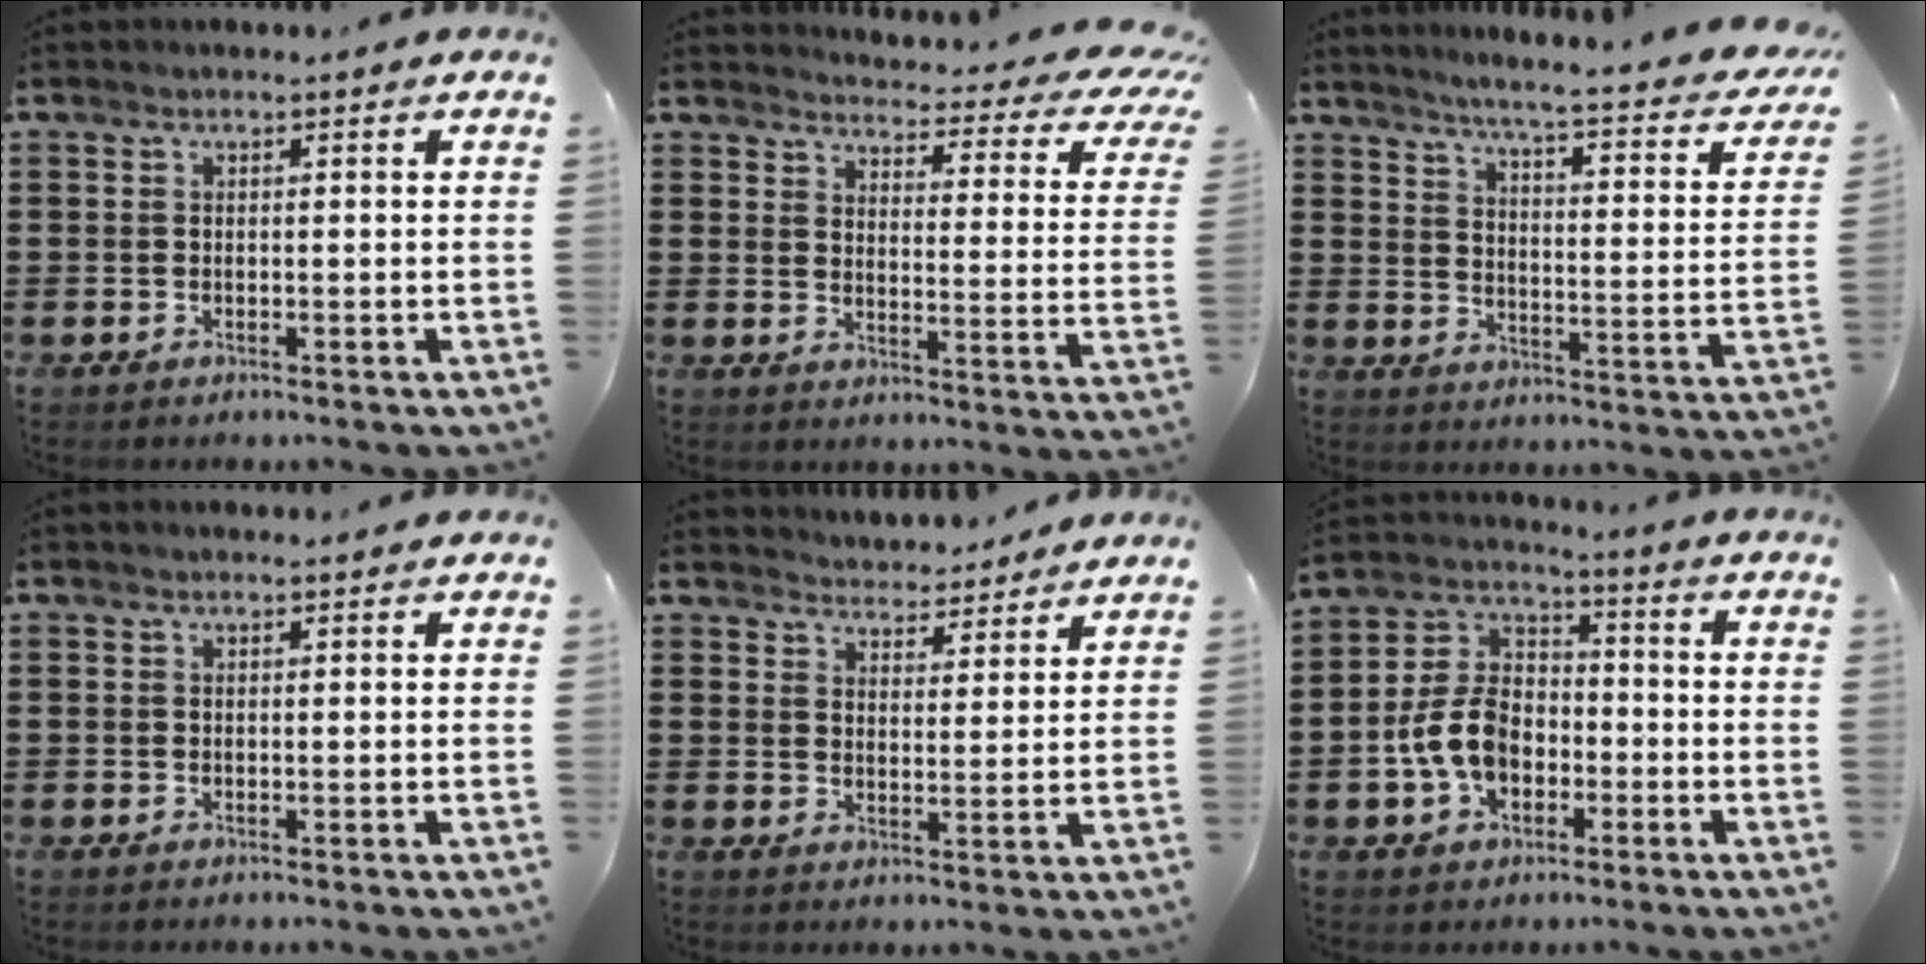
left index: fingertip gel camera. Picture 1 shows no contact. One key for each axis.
{"total": 3.7, "fx": 3.3, "fy": 0.5, "fz": 1.8, "tx": -0.038, "ty": -0.034, "tz": 0.046}
{"total": 4.7, "fx": 3.9, "fy": -0.7, "fz": 2.6, "tx": -0.062, "ty": -0.043, "tz": 0.053}
{"total": 0.0}
{"total": 4.0, "fx": 4.0, "fy": 0.4, "fz": -0.2, "tx": -0.011, "ty": -0.018, "tz": 0.072}
{"total": 9.4, "fx": -2.7, "fy": 6.6, "fz": 6.1, "tx": -0.158, "ty": 0.012, "tz": -0.057}